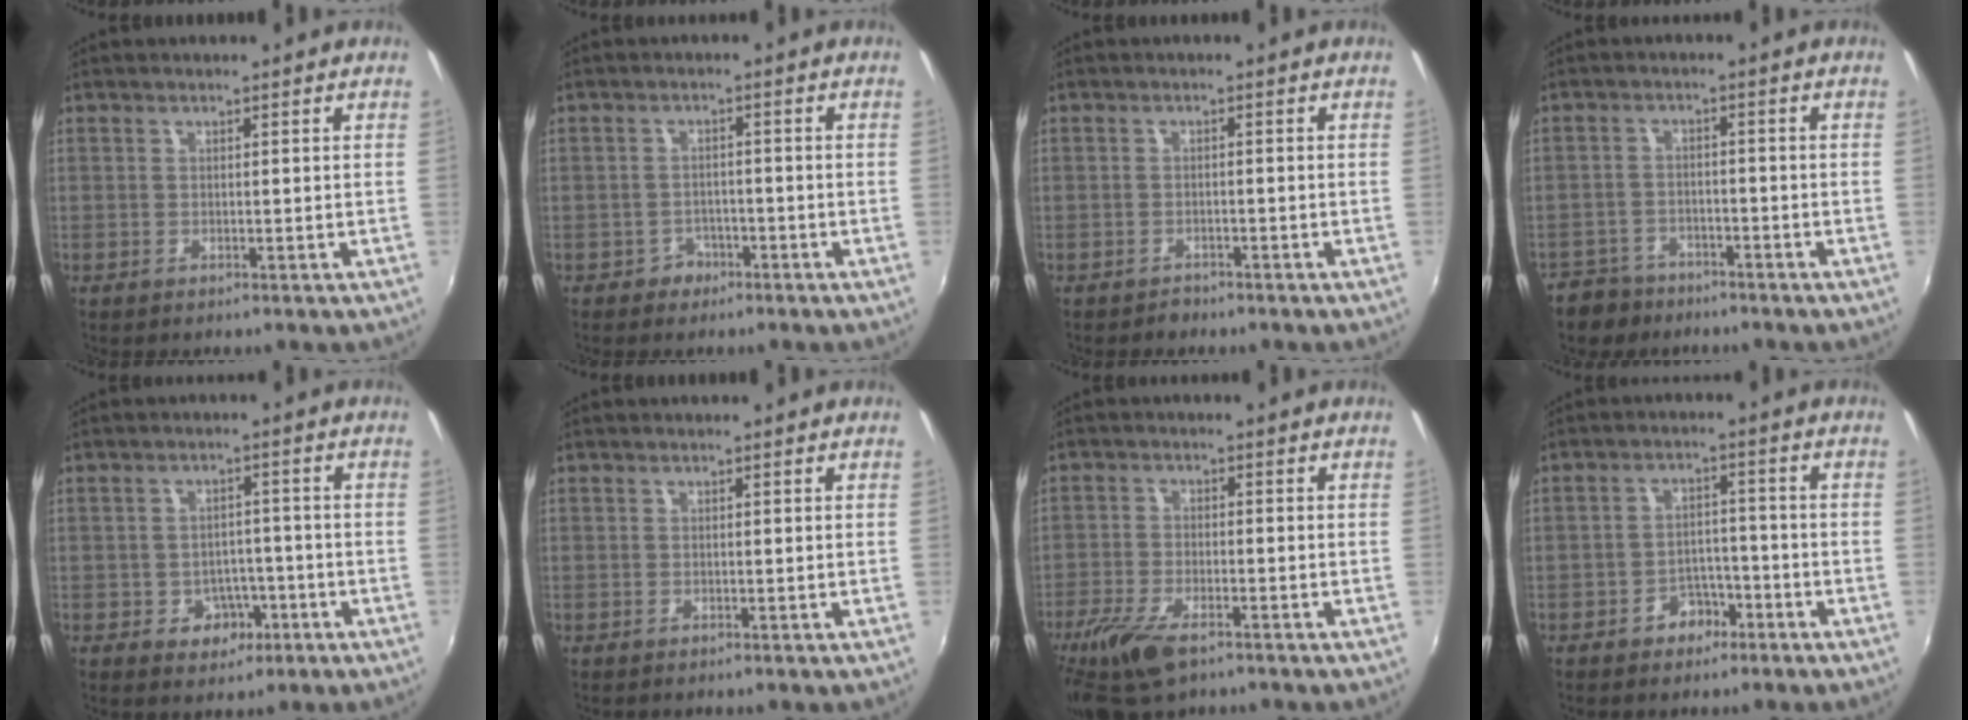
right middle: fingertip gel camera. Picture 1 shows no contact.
{"total": 2.8, "force": [-1.8, 2.2, 0.1], "torque": [-0.005, 0.006, -0.029]}
{"total": 1.7, "force": [-1.5, 0.8, 0.0], "torque": [-0.005, 0.000, -0.024]}
{"total": 6.9, "force": [-5.2, 4.2, 1.3], "torque": [-0.051, 0.006, -0.089]}
{"total": 5.2, "force": [-2.1, 4.3, 1.9], "torque": [-0.043, 0.010, -0.016]}
{"total": 0.0}
{"total": 10.6, "force": [-7.1, 4.0, 6.8], "torque": [-0.166, -0.030, -0.135]}
{"total": 4.9, "force": [-3.1, 3.4, 1.7], "torque": [-0.038, 0.012, -0.038]}